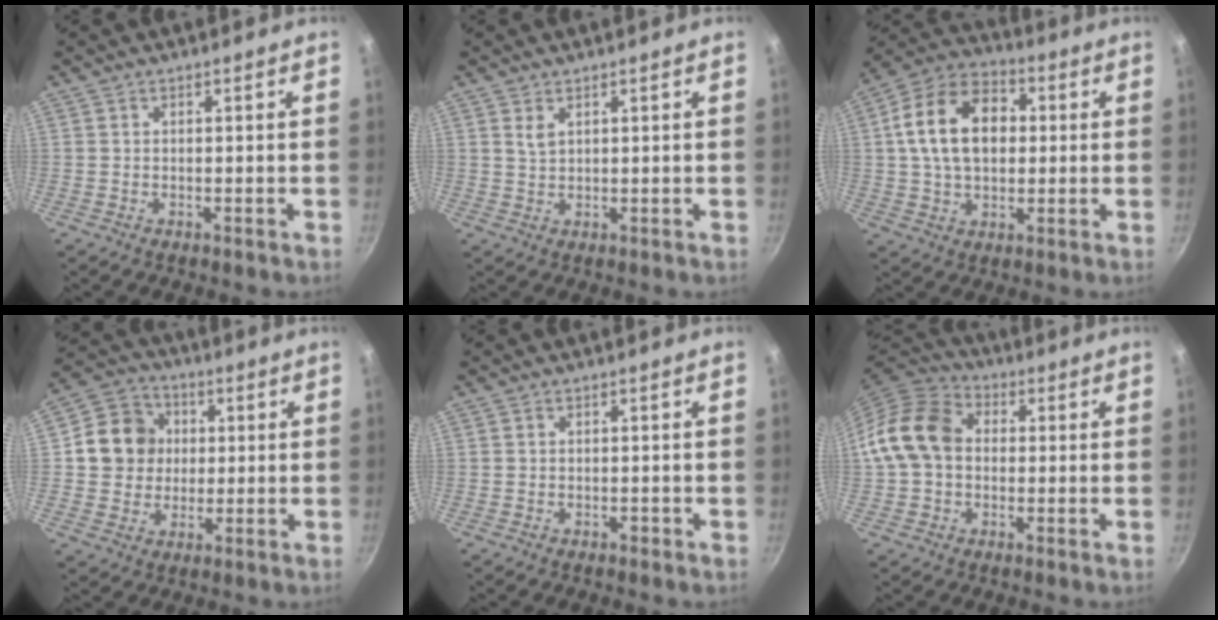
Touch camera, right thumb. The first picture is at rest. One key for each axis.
{"total": 1.9, "fx": 1.0, "fy": 1.0, "fz": 1.3, "tx": -0.023, "ty": -0.006, "tz": 0.022}
{"total": 16.5, "fx": 2.2, "fy": 11.3, "fz": 11.8, "tx": -0.174, "ty": 0.024, "tz": 0.023}
{"total": 10.9, "fx": 1.1, "fy": 10.0, "fz": 4.2, "tx": -0.037, "ty": 0.017, "tz": 0.009}
{"total": 0.7, "fx": -0.5, "fy": 0.4, "fz": 0.3, "tx": -0.003, "ty": 0.005, "tz": -0.004}
{"total": 12.5, "fx": 0.3, "fy": 9.7, "fz": 7.8, "tx": -0.116, "ty": 0.028, "tz": -0.011}